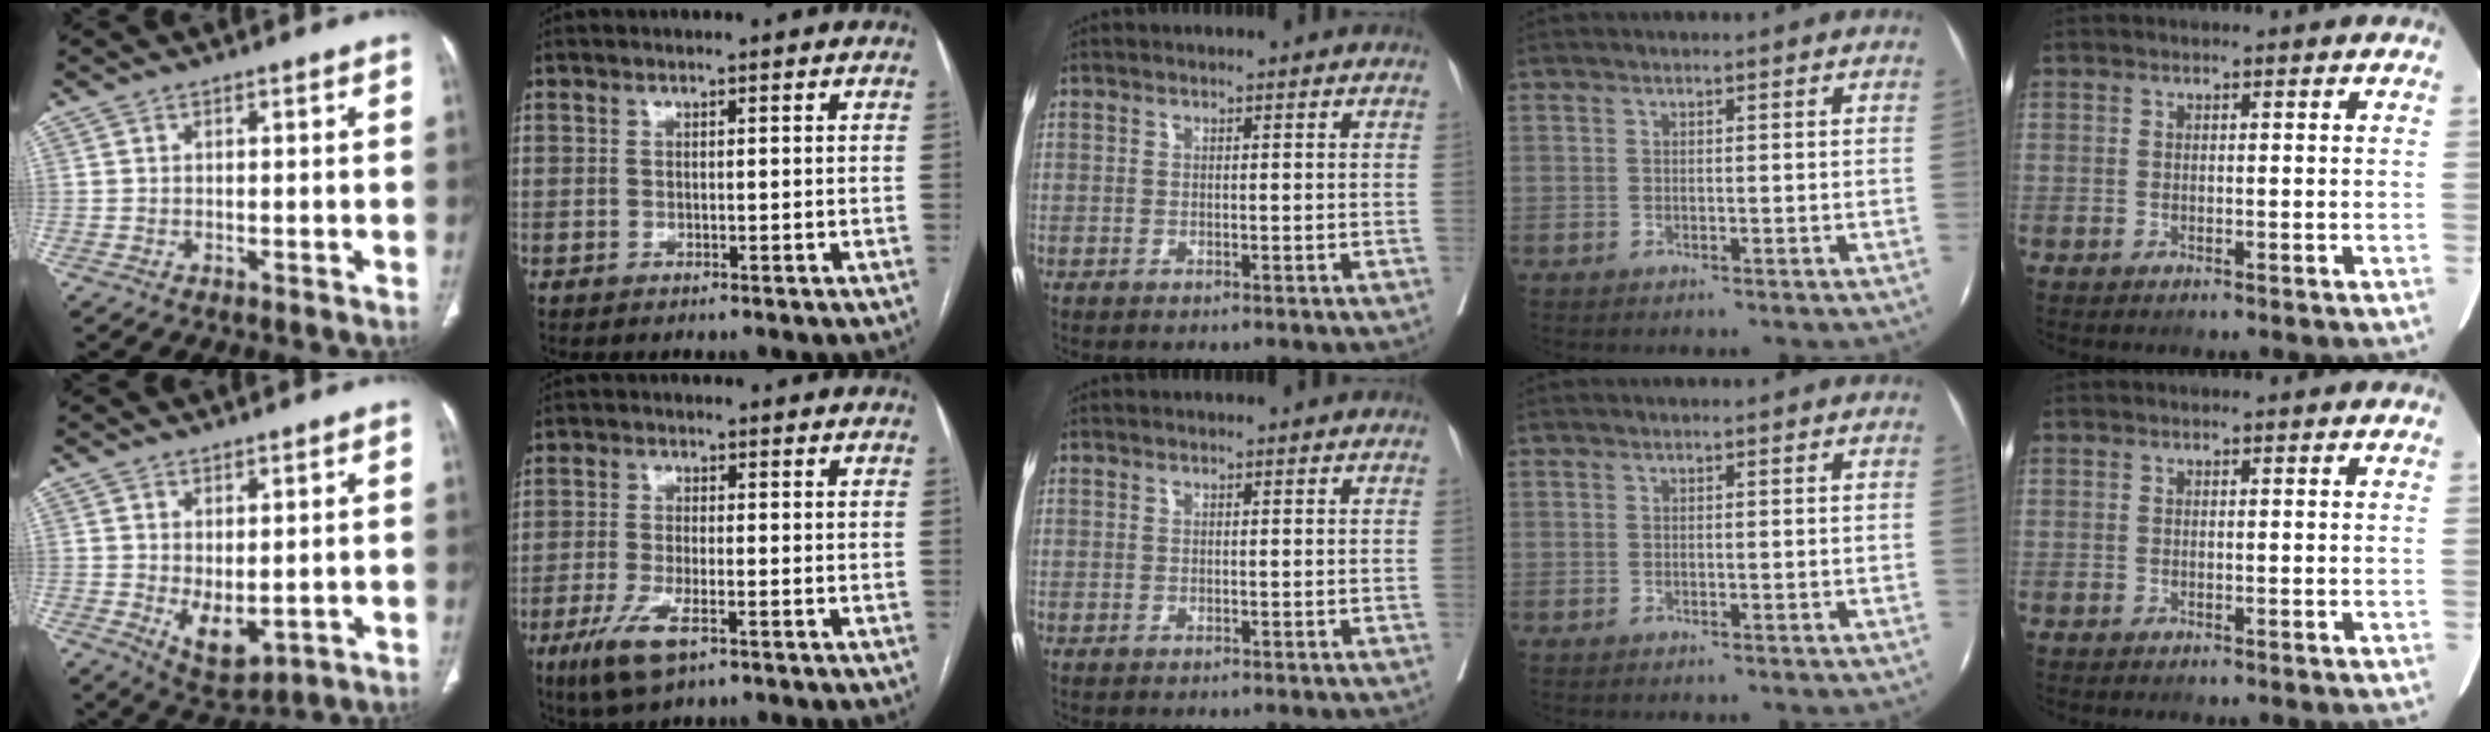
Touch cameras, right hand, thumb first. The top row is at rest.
{"thumb": {"total": 6.5, "force": [-0.1, 3.5, 5.5], "torque": [-0.077, -0.015, 0.021]}, "index": {"total": 6.8, "force": [-3.5, 1.7, 5.6], "torque": [-0.118, -0.016, -0.062]}}